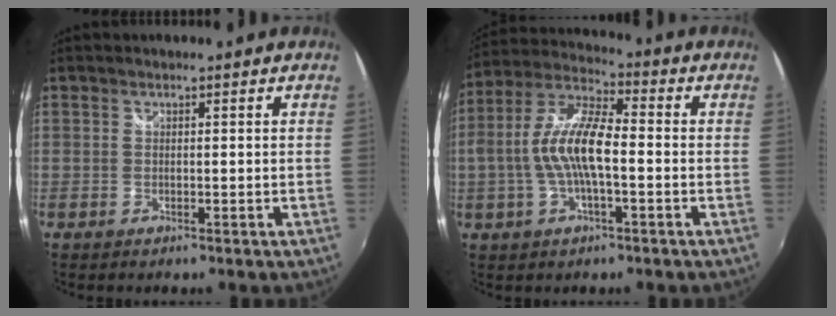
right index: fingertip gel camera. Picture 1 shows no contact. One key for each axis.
{"total": 12.0, "fx": -1.6, "fy": 3.7, "fz": 11.3, "tx": -0.232, "ty": 0.010, "tz": -0.032}